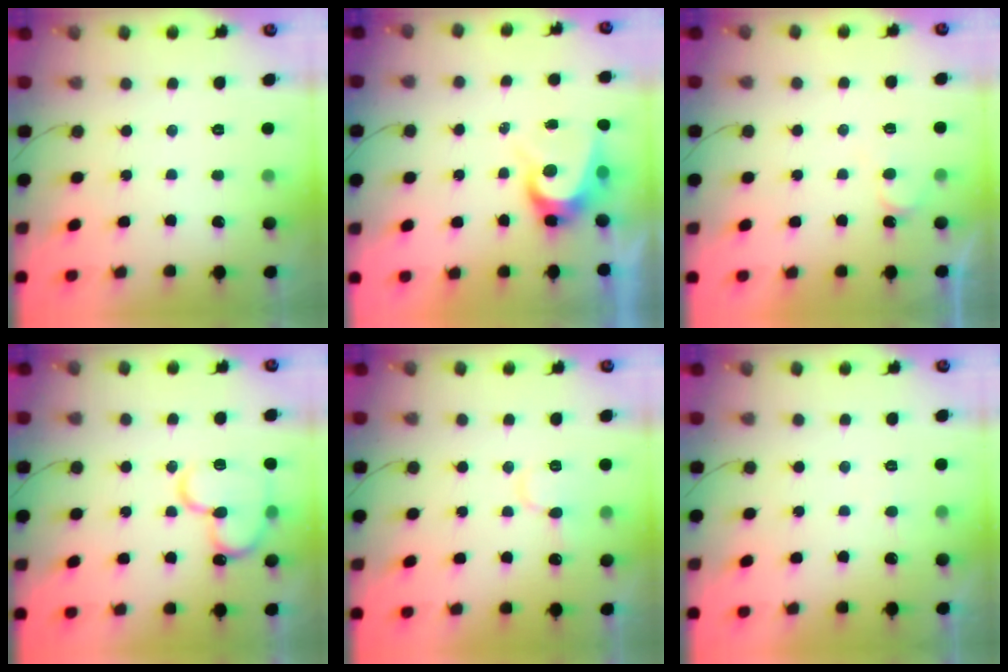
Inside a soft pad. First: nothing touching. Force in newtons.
{"total": 8.9, "press": 8.9, "slide": 0.9}
{"total": 4.3, "press": 4.2, "slide": 0.5}
{"total": 14.9, "press": 14.8, "slide": 2.0}
{"total": 8.3, "press": 8.2, "slide": 1.2}
{"total": 3.3, "press": 3.3, "slide": 0.2}